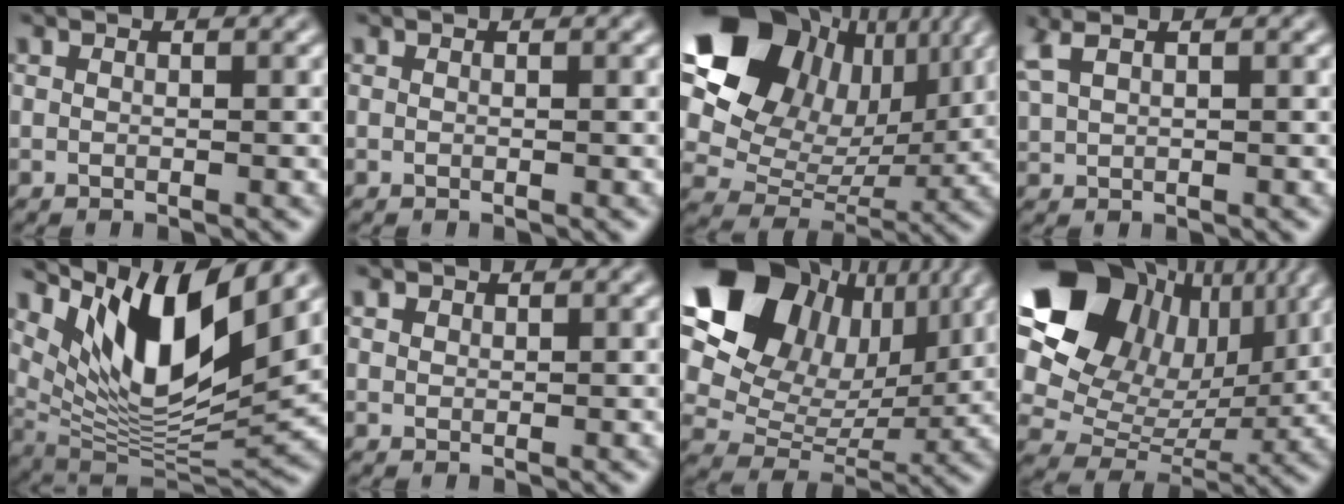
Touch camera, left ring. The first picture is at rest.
{"total": 0.0}
{"total": 13.4, "force": [5.7, 9.9, 6.9], "torque": [-0.160, 0.037, 0.111]}
{"total": 2.8, "force": [1.1, 1.4, 2.1], "torque": [-0.065, 0.022, 0.032]}
{"total": 10.8, "force": [5.2, 3.6, 8.7], "torque": [-0.151, -0.006, 0.110]}
{"total": 0.7, "force": [0.4, 0.5, 0.2], "torque": [-0.010, 0.007, 0.012]}
{"total": 13.8, "force": [6.0, 10.0, 7.3], "torque": [-0.171, 0.039, 0.117]}
{"total": 15.6, "force": [6.3, 11.7, 8.2], "torque": [-0.205, 0.047, 0.125]}